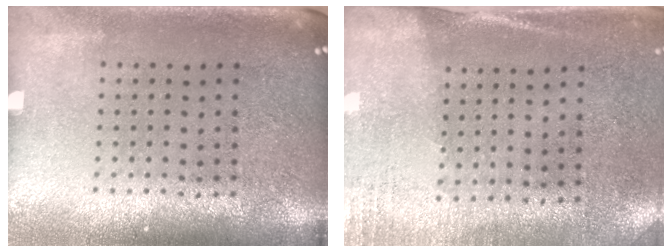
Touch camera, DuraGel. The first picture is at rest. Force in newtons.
{"total": 2.6, "press": 2.3, "slide": 1.3}